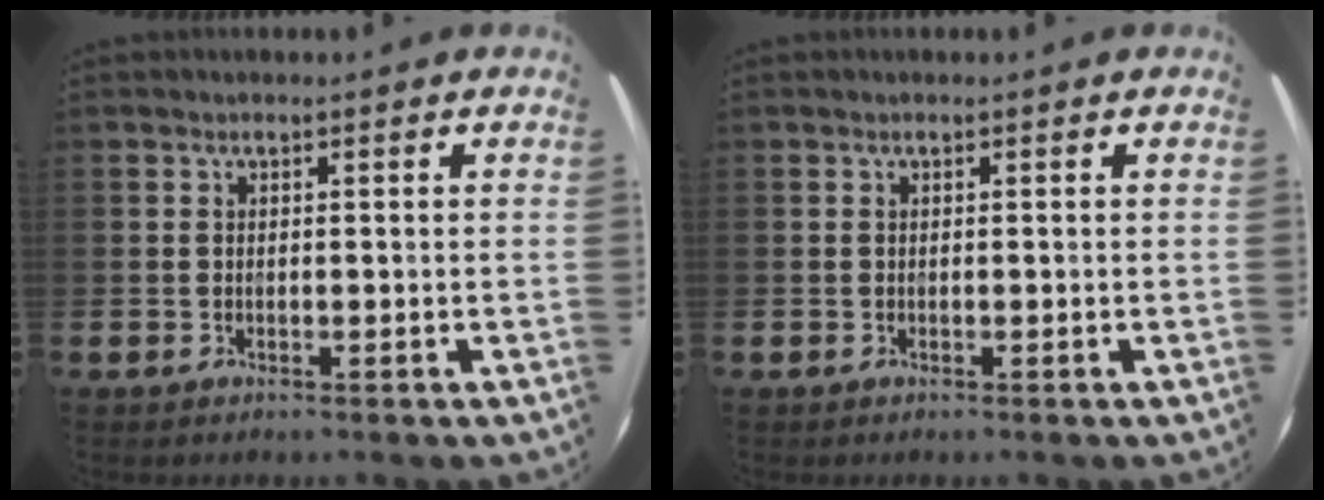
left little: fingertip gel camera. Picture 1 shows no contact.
{"total": 0.0}